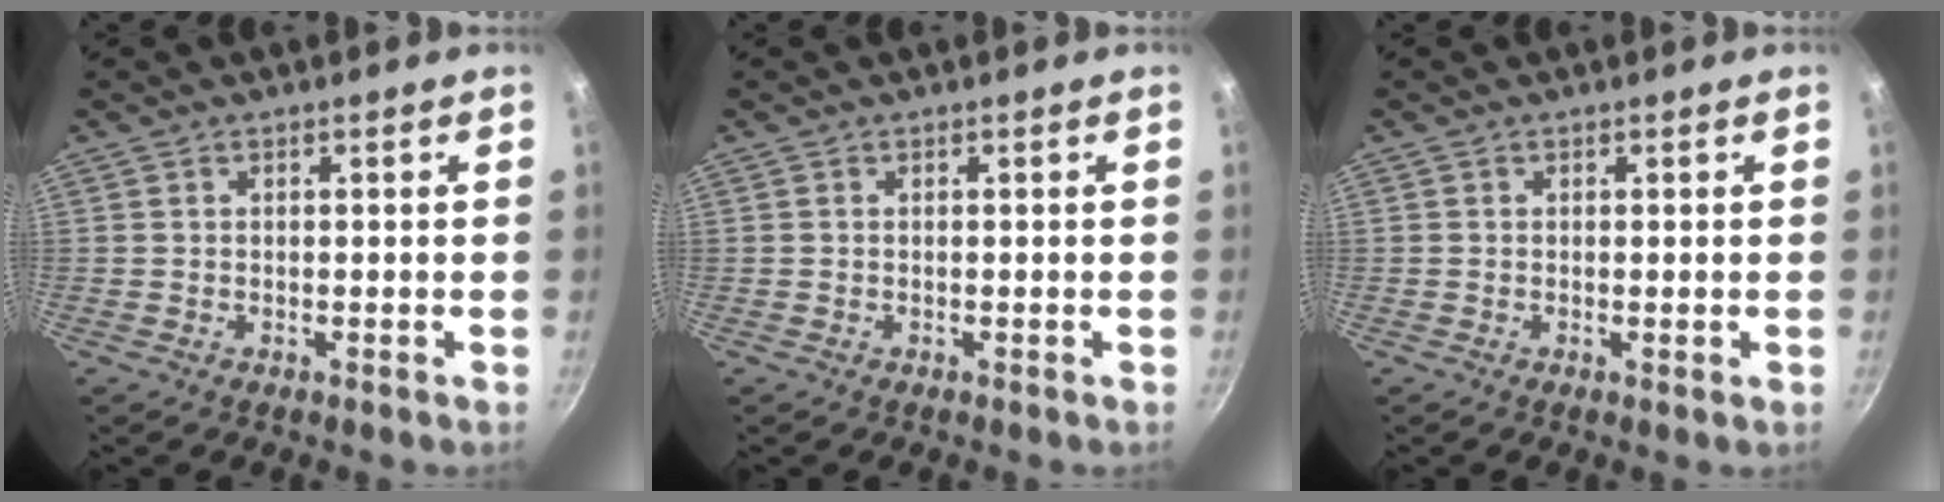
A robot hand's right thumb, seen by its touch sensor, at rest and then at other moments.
{"total": 0.0}
{"total": 0.6, "force": [0.0, 0.0, 0.6], "torque": [-0.010, -0.003, -0.002]}